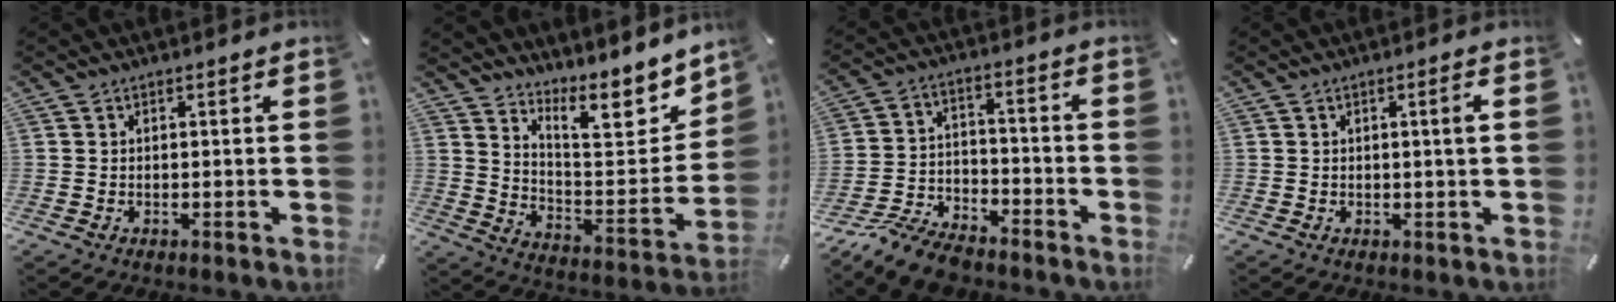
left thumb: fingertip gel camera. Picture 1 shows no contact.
{"total": 12.8, "force": [9.8, 4.9, 6.7], "torque": [-0.078, -0.092, 0.165]}
{"total": 10.9, "force": [-9.3, 3.9, 4.1], "torque": [-0.070, 0.050, -0.177]}
{"total": 2.4, "force": [0.4, -0.1, 2.4], "torque": [-0.043, -0.001, 0.003]}